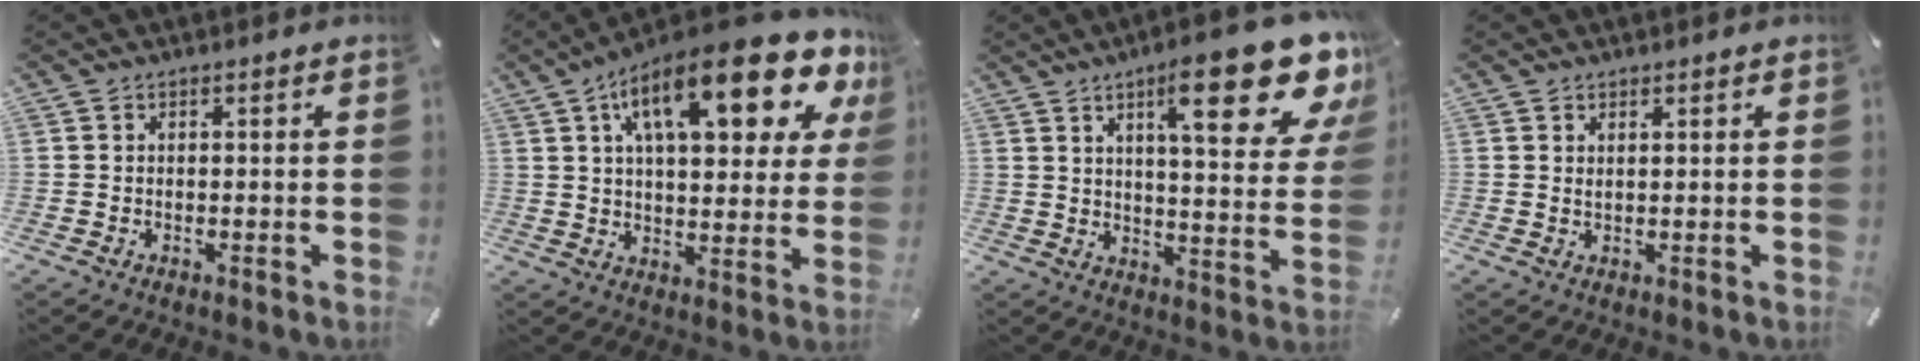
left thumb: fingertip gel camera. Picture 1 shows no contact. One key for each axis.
{"total": 21.7, "fx": 11.2, "fy": 8.2, "fz": 16.6, "tx": -0.252, "ty": -0.051, "tz": 0.176}
{"total": 22.1, "fx": 12.7, "fy": 6.9, "fz": 16.8, "tx": -0.234, "ty": -0.077, "tz": 0.196}
{"total": 1.1, "fx": 0.8, "fy": 0.4, "fz": 0.5, "tx": -0.009, "ty": 0.000, "tz": 0.016}